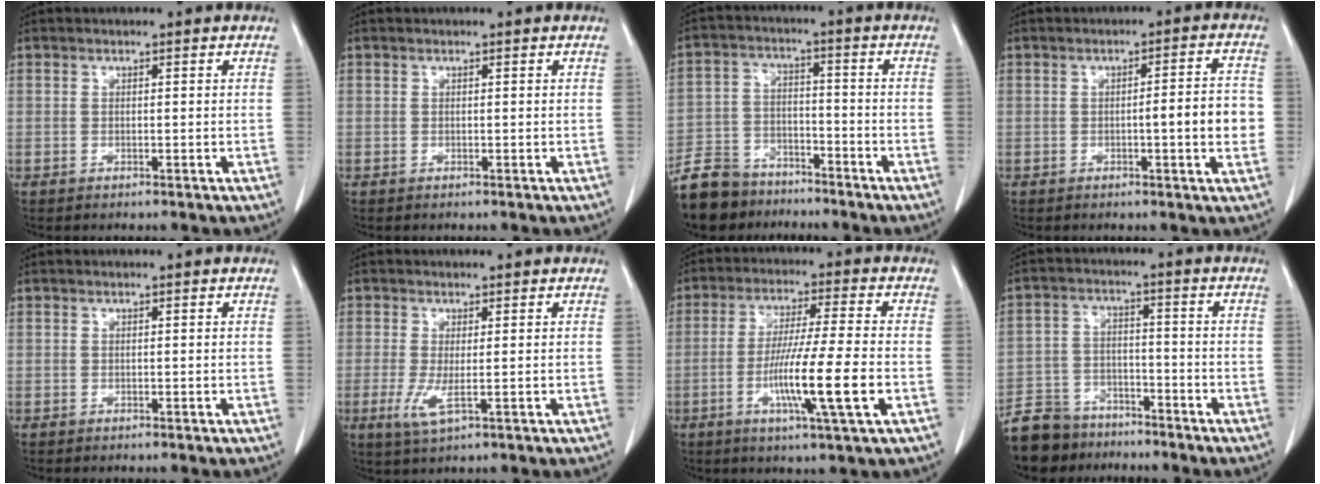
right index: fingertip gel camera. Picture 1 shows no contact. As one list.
[{"total": 0.0}, {"total": 10.1, "force": [-8.4, 5.2, 2.1], "torque": [-0.053, 0.005, -0.151]}, {"total": 6.3, "force": [-0.9, 0.6, 6.3], "torque": [-0.083, 0.008, -0.014]}, {"total": 0.0}, {"total": 3.9, "force": [-0.9, 0.7, 3.7], "torque": [-0.082, -0.012, -0.013]}, {"total": 11.6, "force": [-3.3, -0.6, 11.1], "torque": [-0.204, -0.016, -0.066]}, {"total": 9.7, "force": [-8.2, 5.0, 1.4], "torque": [-0.035, 0.009, -0.142]}]